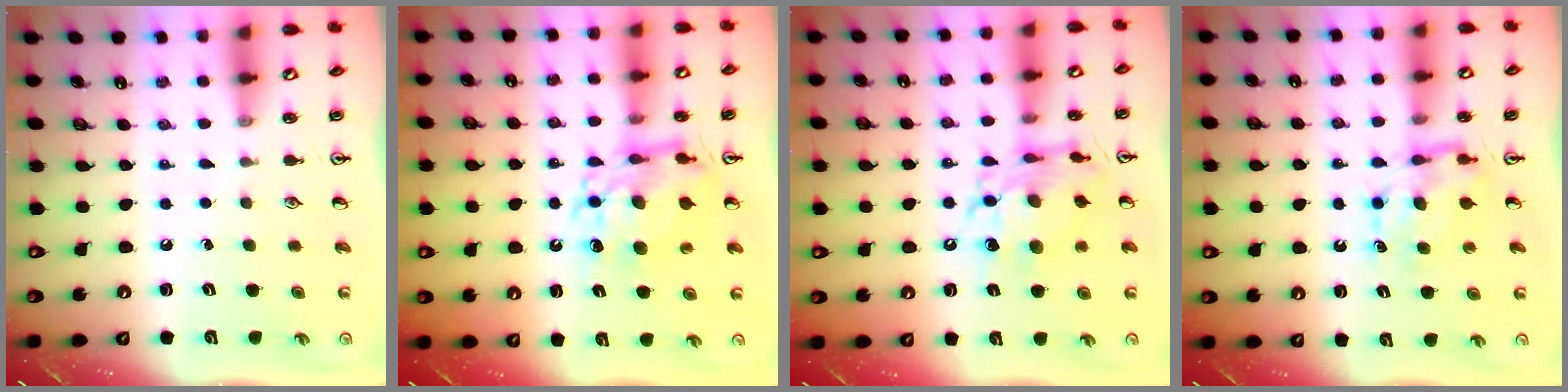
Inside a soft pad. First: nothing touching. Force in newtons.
{"total": 12.1, "press": 12.0, "slide": 1.5}
{"total": 12.1, "press": 12.0, "slide": 1.3}
{"total": 7.2, "press": 7.2, "slide": 0.1}